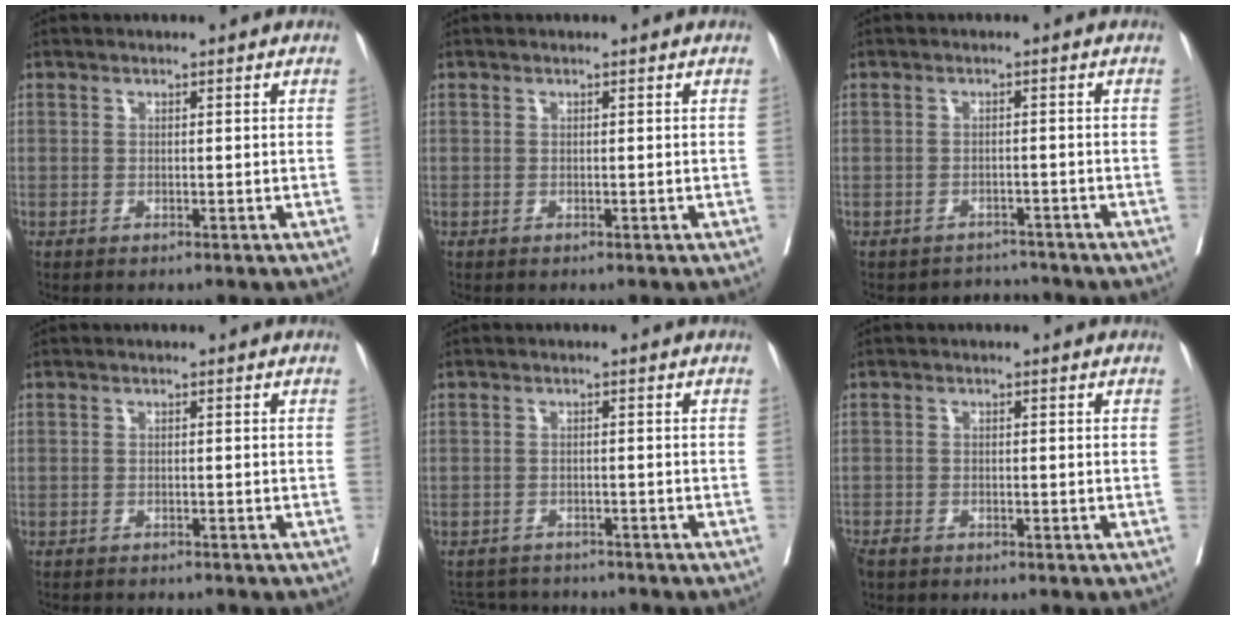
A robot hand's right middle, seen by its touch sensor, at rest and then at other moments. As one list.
[{"total": 0.0}, {"total": 2.6, "force": [-2.3, 0.4, -1.2], "torque": [0.022, 0.004, -0.034]}, {"total": 4.2, "force": [-4.0, 0.8, 1.2], "torque": [-0.011, -0.004, -0.054]}, {"total": 6.2, "force": [-6.1, 1.0, 0.6], "torque": [-0.005, 0.003, -0.090]}, {"total": 2.0, "force": [-1.6, 0.9, 0.8], "torque": [-0.020, -0.004, -0.027]}]